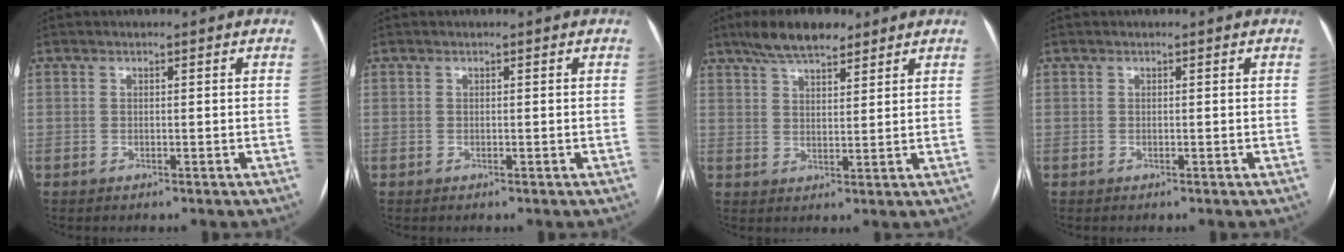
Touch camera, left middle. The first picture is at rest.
{"total": 0.0}
{"total": 8.2, "force": [6.3, 2.6, 4.6], "torque": [-0.084, 0.016, 0.108]}
{"total": 0.0}